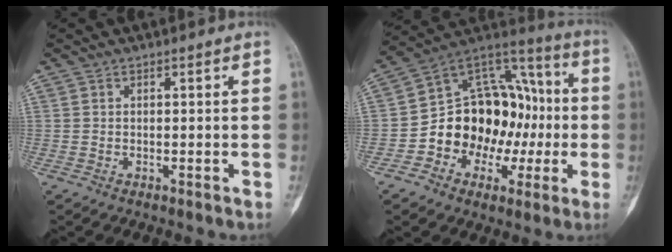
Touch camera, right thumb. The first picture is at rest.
{"total": 21.1, "force": [-3.1, 15.7, 13.7], "torque": [-0.148, 0.068, -0.043]}